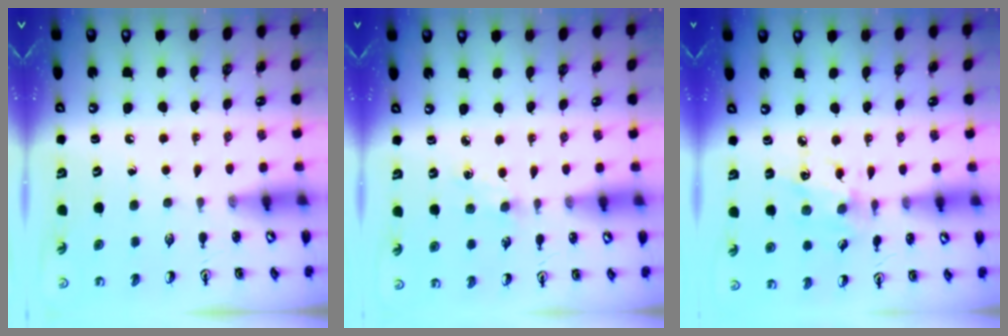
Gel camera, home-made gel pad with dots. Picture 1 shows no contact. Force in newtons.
{"total": 2.7, "press": 2.7, "slide": 0.4}
{"total": 6.9, "press": 6.7, "slide": 1.6}